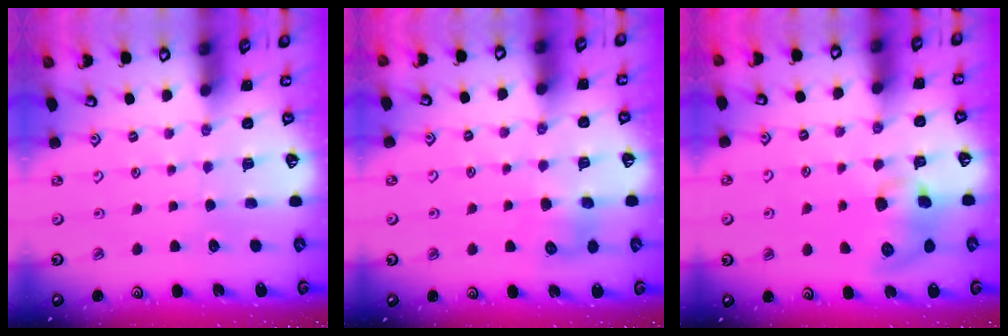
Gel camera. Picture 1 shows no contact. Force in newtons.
{"total": 6.5, "press": 6.5, "slide": 0.6}
{"total": 9.4, "press": 9.3, "slide": 1.0}